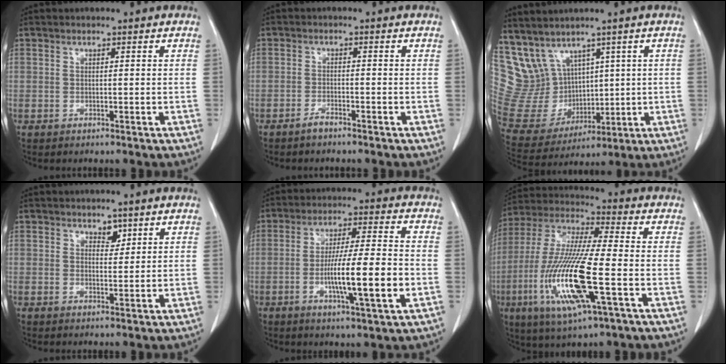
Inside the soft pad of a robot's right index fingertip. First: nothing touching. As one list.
[{"total": 1.7, "force": [-1.5, 0.1, 0.8], "torque": [-0.020, -0.001, -0.027]}, {"total": 13.1, "force": [7.7, 9.5, 4.5], "torque": [-0.126, 0.042, 0.193]}, {"total": 2.0, "force": [1.4, 1.1, 0.9], "torque": [-0.009, -0.004, 0.023]}, {"total": 12.4, "force": [-3.0, 0.6, 12.0], "torque": [-0.206, -0.005, -0.054]}, {"total": 18.4, "force": [-5.0, 2.0, 17.5], "torque": [-0.372, -0.021, -0.090]}]